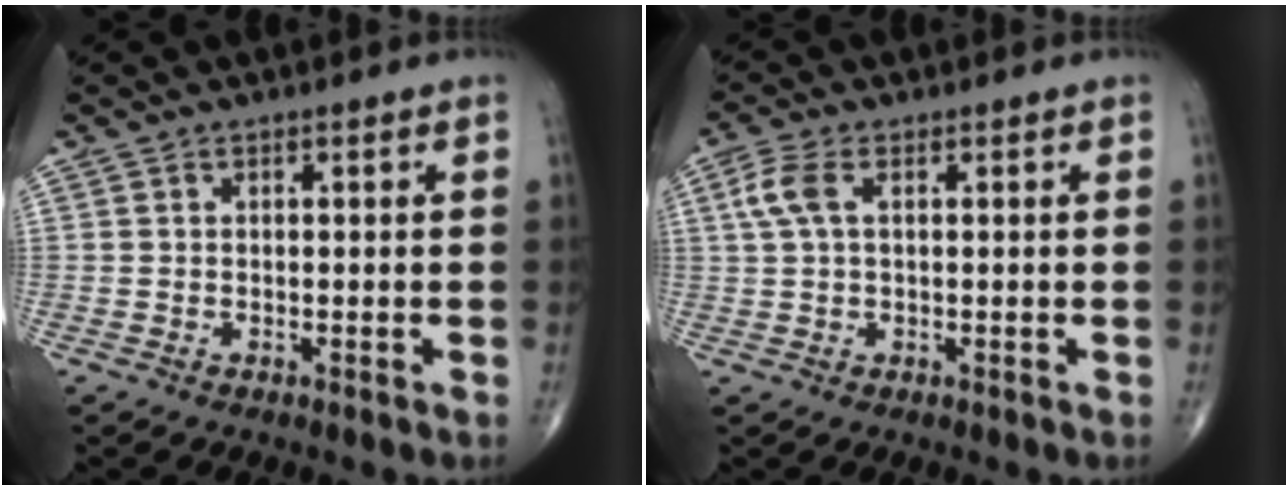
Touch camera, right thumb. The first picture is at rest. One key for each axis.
{"total": 4.5, "fx": 1.2, "fy": 2.3, "fz": 3.7, "tx": -0.101, "ty": 0.016, "tz": 0.024}